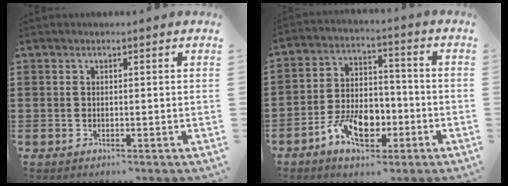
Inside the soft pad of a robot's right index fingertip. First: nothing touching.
{"total": 9.0, "force": [-4.0, 5.5, 5.9], "torque": [-0.116, 0.009, -0.073]}